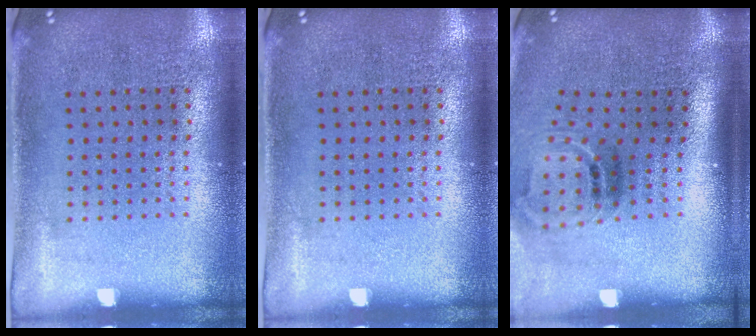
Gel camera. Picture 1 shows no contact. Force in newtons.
{"total": 0.0}
{"total": 1.9, "press": 1.2, "slide": 1.5}